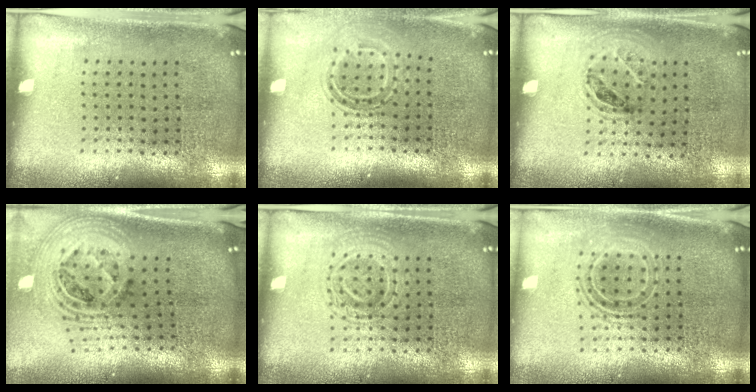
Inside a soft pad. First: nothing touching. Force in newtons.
{"total": 1.5, "press": 1.1, "slide": 1.1}
{"total": 1.0, "press": 0.7, "slide": 0.6}
{"total": 2.6, "press": 1.8, "slide": 1.9}
{"total": 1.3, "press": 1.2, "slide": 0.3}
{"total": 1.8, "press": 1.3, "slide": 1.1}